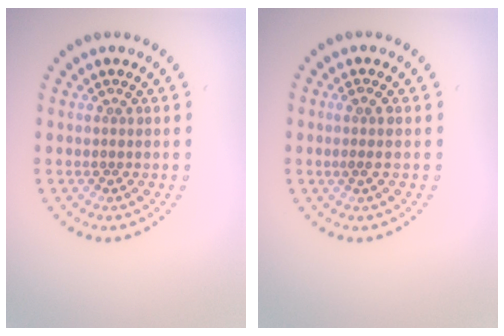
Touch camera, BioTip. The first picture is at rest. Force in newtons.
{"total": 1.3, "press": 1.1, "slide": 0.8}